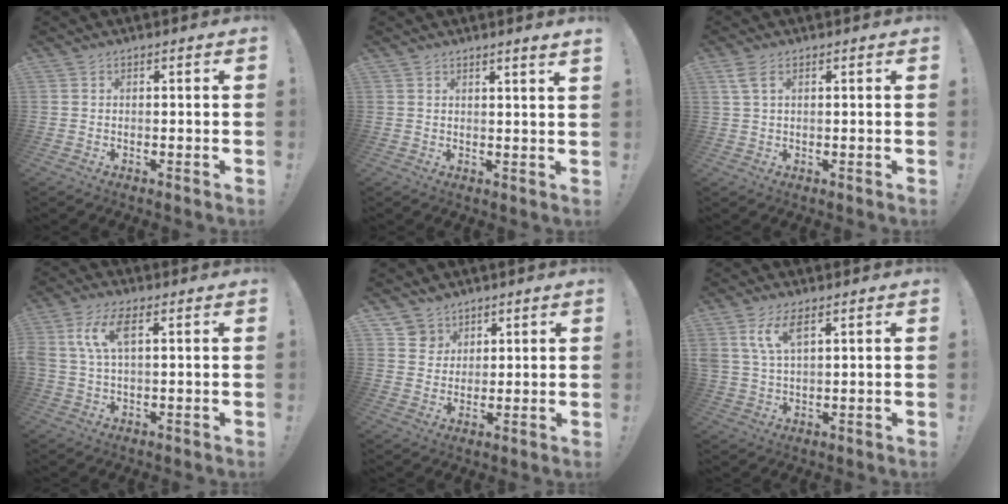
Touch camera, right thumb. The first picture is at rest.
{"total": 2.3, "force": [1.7, -0.9, 1.1], "torque": [-0.013, -0.017, 0.027]}
{"total": 4.0, "force": [1.8, 2.0, 3.0], "torque": [-0.055, 0.001, 0.034]}
{"total": 8.5, "force": [2.4, 3.4, 7.4], "torque": [-0.150, 0.001, 0.044]}
{"total": 5.8, "force": [3.8, 4.4, -0.4], "torque": [0.006, -0.033, 0.075]}
{"total": 7.6, "force": [3.9, 3.2, 5.8], "torque": [-0.120, -0.004, 0.071]}